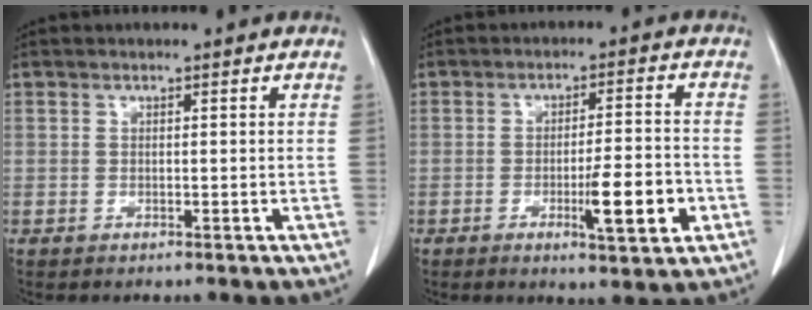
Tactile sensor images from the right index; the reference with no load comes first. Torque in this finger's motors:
{"motor_torque": [0.96, -0.35, 0.33, 0.08]}